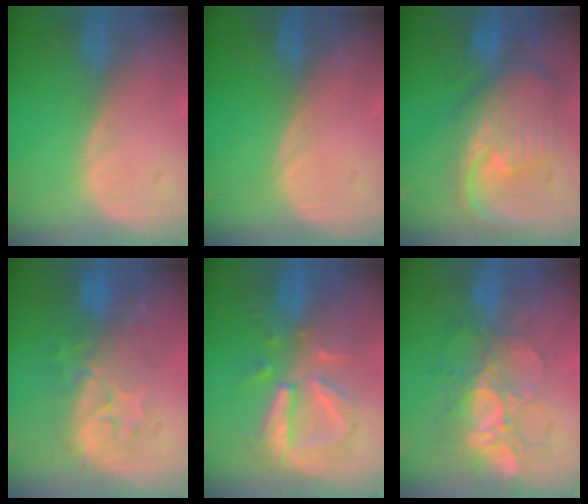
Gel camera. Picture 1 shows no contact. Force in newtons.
{"total": 0.0}
{"total": 11.6, "press": 10.1, "slide": 5.8}
{"total": 9.4, "press": 8.7, "slide": 3.5}
{"total": 8.5, "press": 8.3, "slide": 1.5}
{"total": 9.6, "press": 8.5, "slide": 4.4}